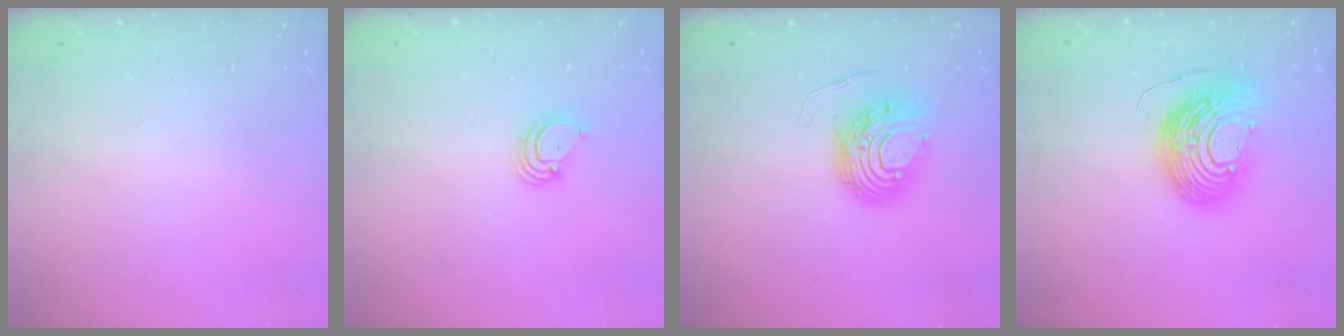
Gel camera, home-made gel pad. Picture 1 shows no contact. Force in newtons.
{"total": 3.9, "press": 3.9, "slide": 0.1}
{"total": 9.8, "press": 9.7, "slide": 1.0}
{"total": 16.0, "press": 15.8, "slide": 2.4}